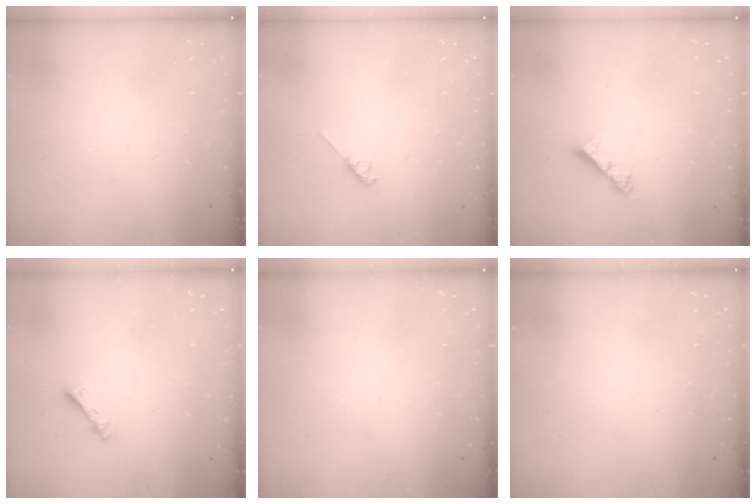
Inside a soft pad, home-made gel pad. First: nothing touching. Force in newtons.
{"total": 2.6, "press": 2.5, "slide": 0.4}
{"total": 5.3, "press": 5.3, "slide": 0.6}
{"total": 2.5, "press": 2.4, "slide": 0.5}
{"total": 0.0}
{"total": 0.0}